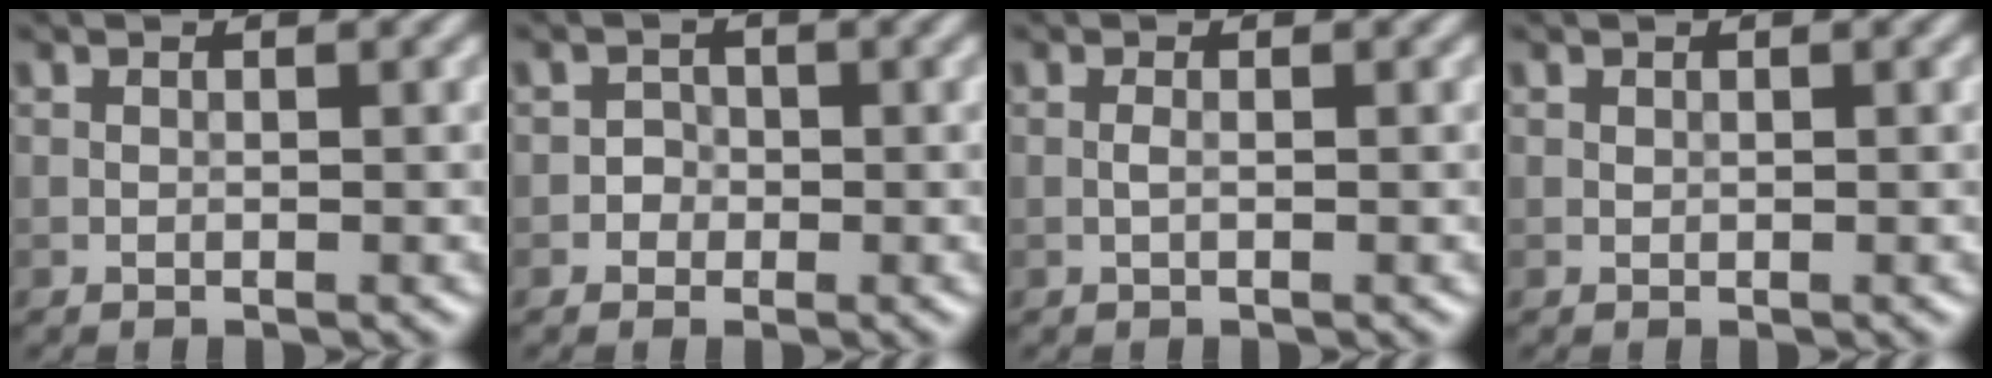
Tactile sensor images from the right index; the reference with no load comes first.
{"total": 1.1, "force": [-0.4, 1.1, 0.1], "torque": [0.014, 0.001, -0.011]}
{"total": 0.7, "force": [-0.1, 0.1, 0.6], "torque": [-0.014, -0.001, -0.004]}
{"total": 0.0}